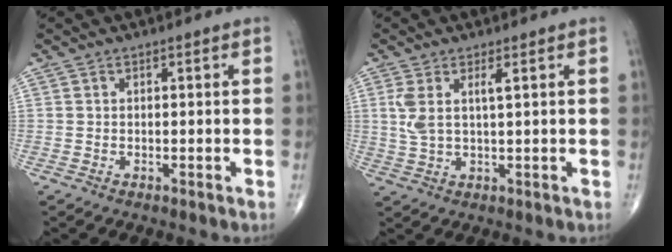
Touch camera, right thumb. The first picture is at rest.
{"total": 4.9, "force": [1.6, 1.4, 4.4], "torque": [-0.107, -0.005, 0.039]}